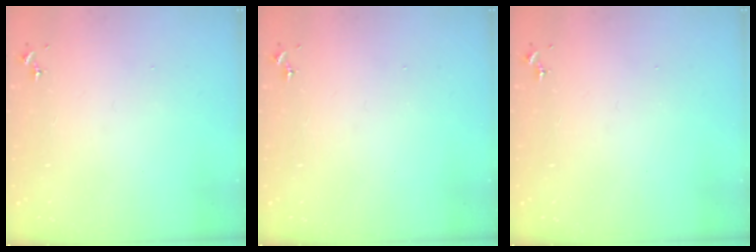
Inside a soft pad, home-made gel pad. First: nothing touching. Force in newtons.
{"total": 0.0}
{"total": 0.0}